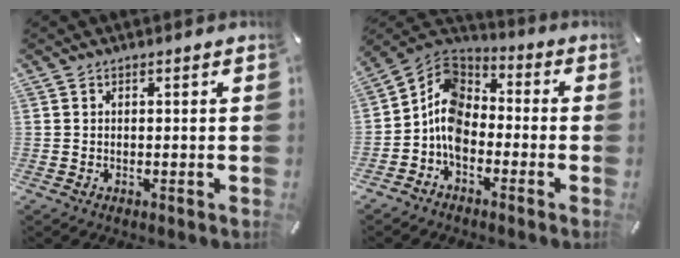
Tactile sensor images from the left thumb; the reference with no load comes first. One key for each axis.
{"total": 9.8, "fx": -4.5, "fy": 6.9, "fz": 5.4, "tx": -0.129, "ty": 0.017, "tz": -0.093}